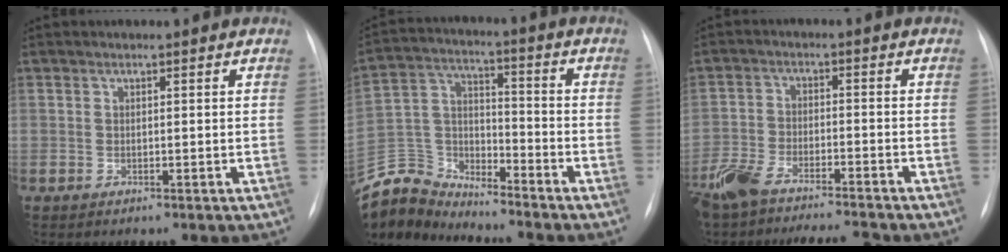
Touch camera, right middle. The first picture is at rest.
{"total": 10.7, "force": [-10.5, 1.7, -0.6], "torque": [0.007, 0.036, -0.212]}
{"total": 12.6, "force": [-10.8, 2.2, 6.0], "torque": [-0.114, -0.005, -0.177]}